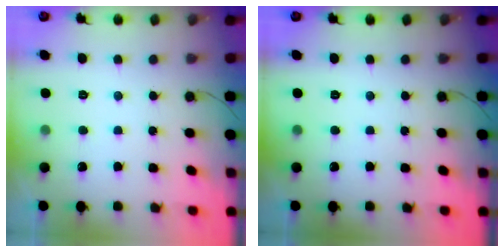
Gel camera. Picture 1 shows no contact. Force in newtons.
{"total": 0.0}